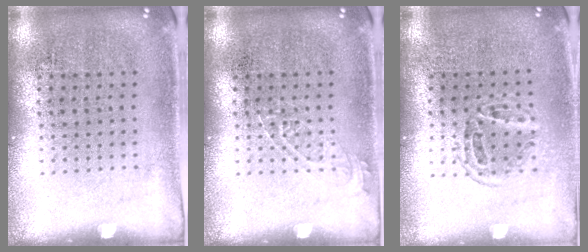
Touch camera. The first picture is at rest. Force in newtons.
{"total": 1.0, "press": 1.0, "slide": 0.1}
{"total": 1.3, "press": 1.1, "slide": 0.7}